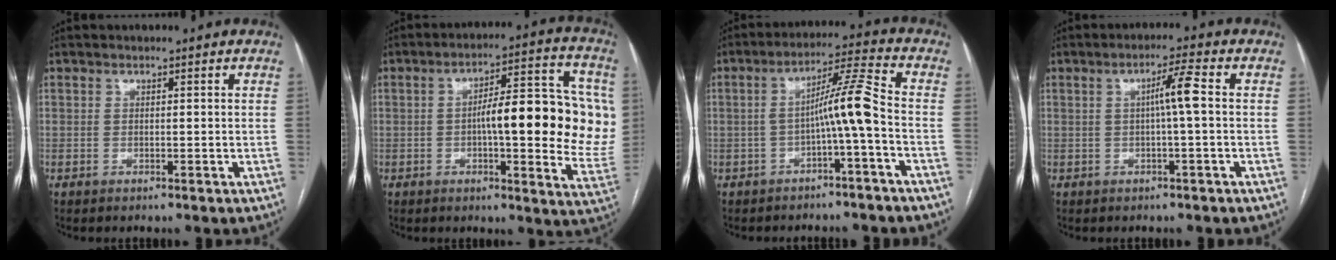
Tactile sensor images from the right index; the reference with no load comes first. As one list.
[{"total": 19.1, "force": [0.8, 4.5, 18.5], "torque": [-0.202, 0.029, 0.016]}, {"total": 7.3, "force": [-1.9, -0.8, 7.0], "torque": [-0.115, 0.025, -0.029]}, {"total": 4.2, "force": [0.3, -0.3, 4.1], "torque": [-0.070, 0.008, 0.006]}]